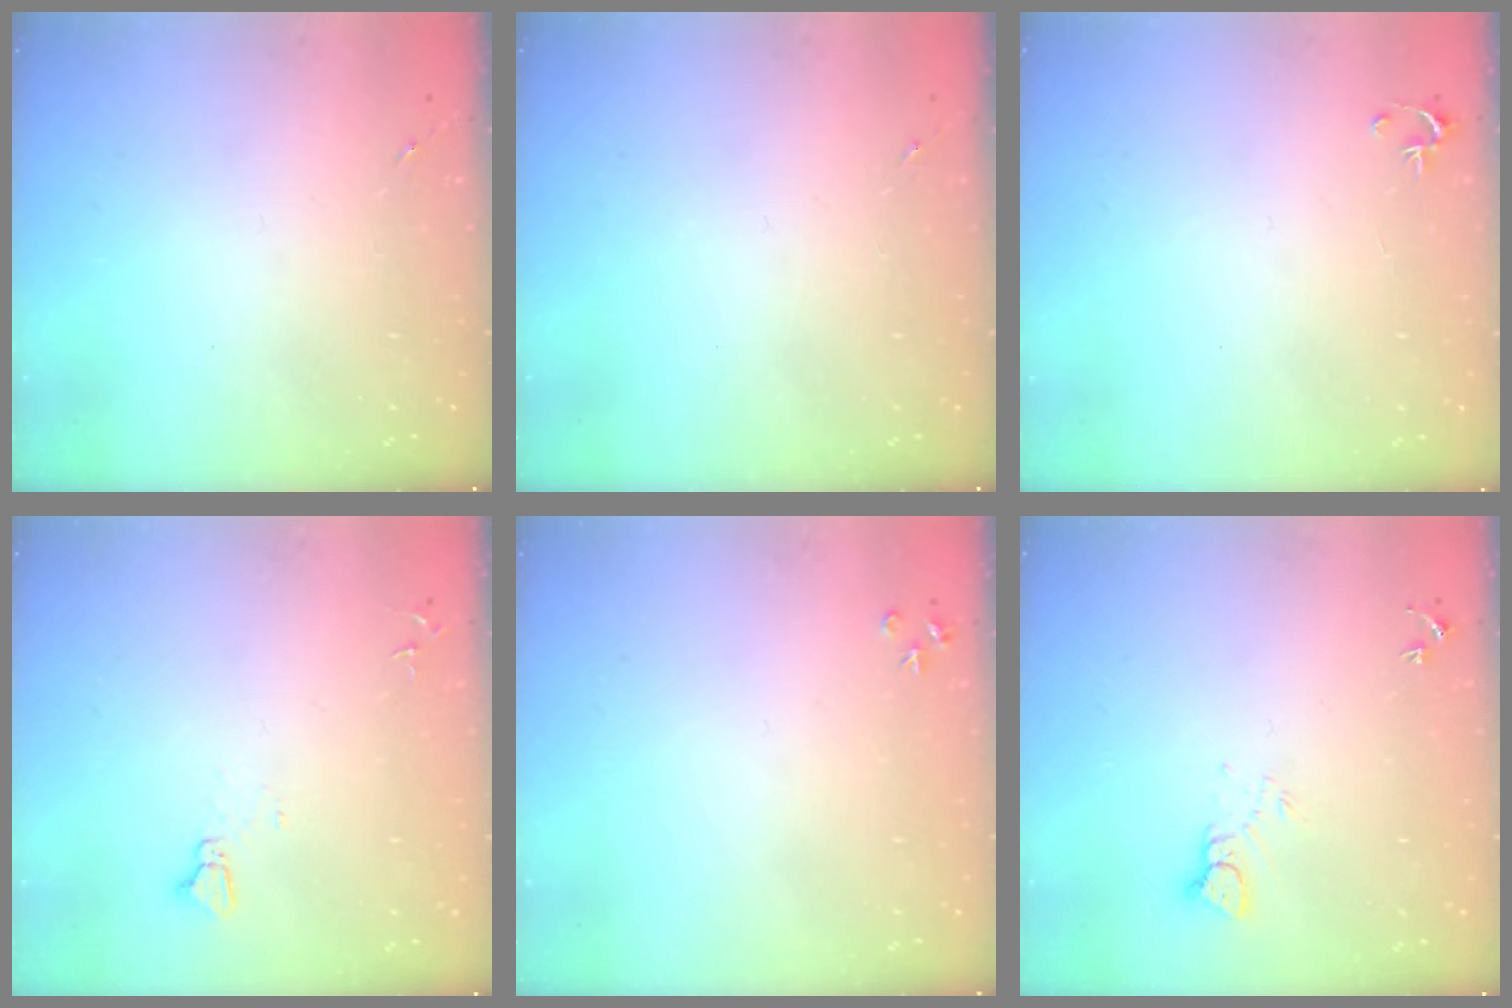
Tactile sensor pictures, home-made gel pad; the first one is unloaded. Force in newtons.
{"total": 0.0}
{"total": 2.5, "press": 2.5, "slide": 0.2}
{"total": 3.2, "press": 3.1, "slide": 0.3}
{"total": 3.1, "press": 3.1, "slide": 0.4}
{"total": 3.6, "press": 3.5, "slide": 0.3}